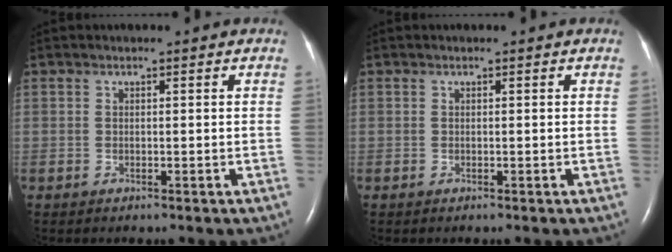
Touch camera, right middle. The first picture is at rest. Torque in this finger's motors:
{"motor_torque": [0.13, -0.23, 0.00, 0.02]}